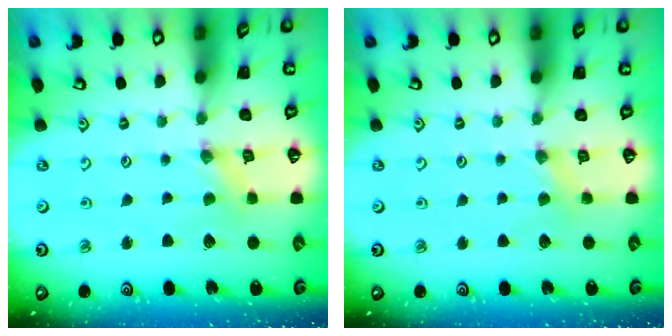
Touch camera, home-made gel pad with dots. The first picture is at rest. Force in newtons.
{"total": 2.2, "press": 2.2, "slide": 0.5}